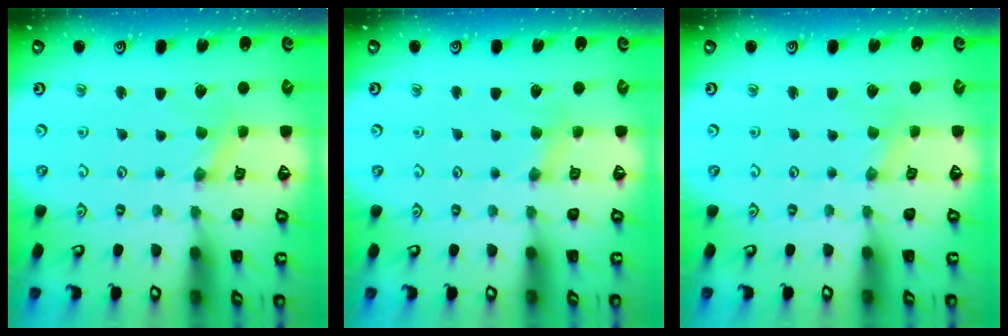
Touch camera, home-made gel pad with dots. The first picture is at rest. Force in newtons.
{"total": 2.6, "press": 2.6, "slide": 0.4}
{"total": 0.0}